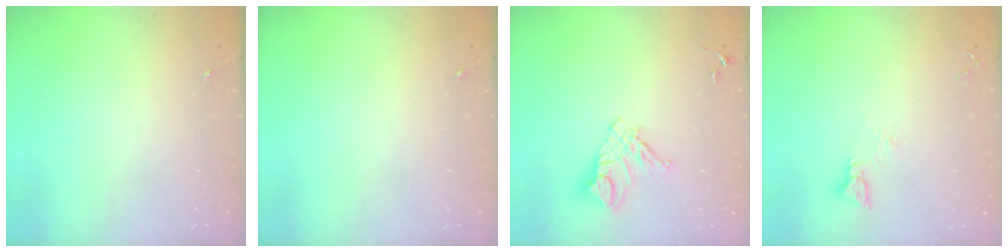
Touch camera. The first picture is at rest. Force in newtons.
{"total": 0.0}
{"total": 10.7, "press": 10.6, "slide": 1.1}
{"total": 3.8, "press": 3.8, "slide": 0.4}